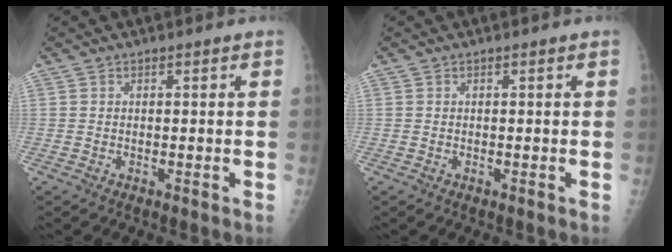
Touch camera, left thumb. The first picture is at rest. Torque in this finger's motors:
{"motor_torque": [-0.05, 0.21, -0.15, -0.03, 0.01]}